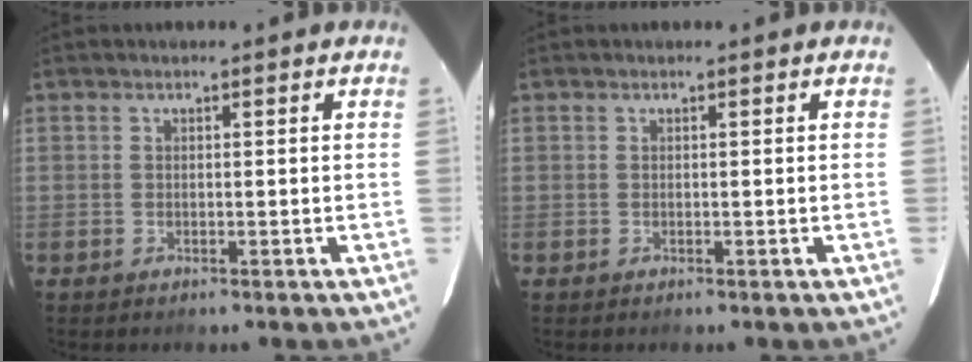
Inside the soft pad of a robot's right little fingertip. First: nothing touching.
{"total": 0.0}